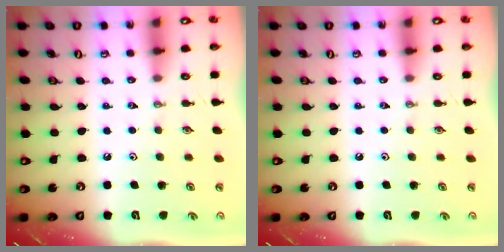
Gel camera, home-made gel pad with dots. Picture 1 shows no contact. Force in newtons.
{"total": 0.0}